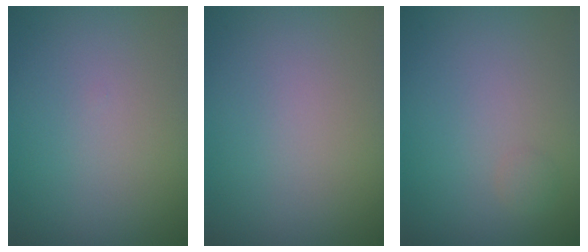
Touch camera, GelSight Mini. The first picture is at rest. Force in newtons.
{"total": 0.0}
{"total": 0.6, "press": 0.6, "slide": 0.0}